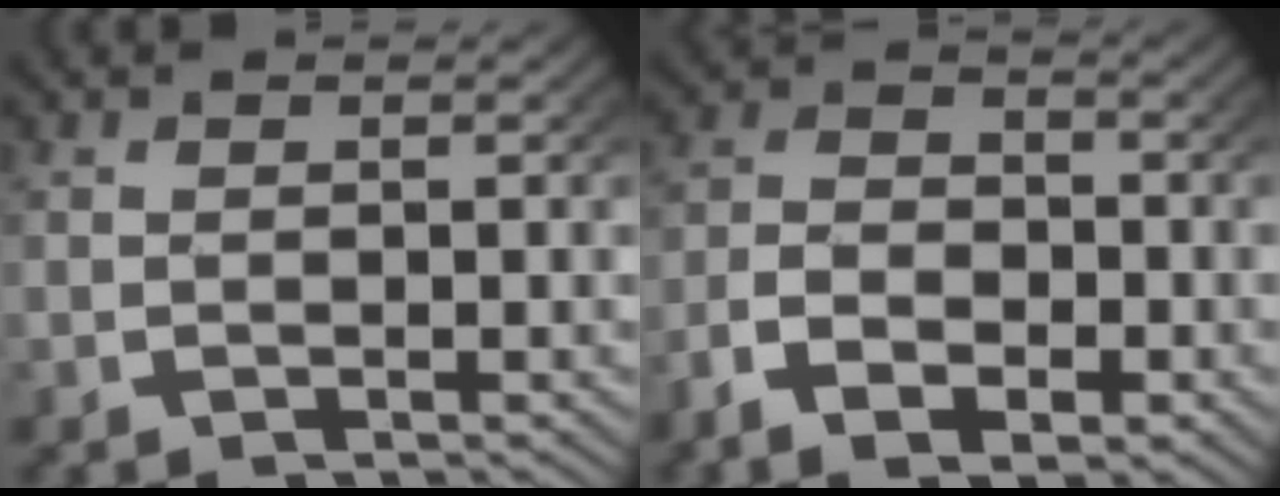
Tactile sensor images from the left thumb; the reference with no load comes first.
{"total": 4.9, "force": [-1.9, 3.1, 3.3], "torque": [-0.055, -0.013, -0.036]}